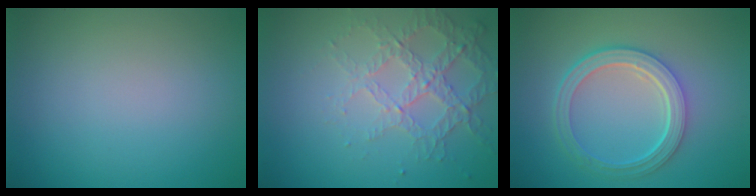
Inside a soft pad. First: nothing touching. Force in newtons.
{"total": 4.3, "press": 3.0, "slide": 3.0}
{"total": 5.0, "press": 3.7, "slide": 3.3}